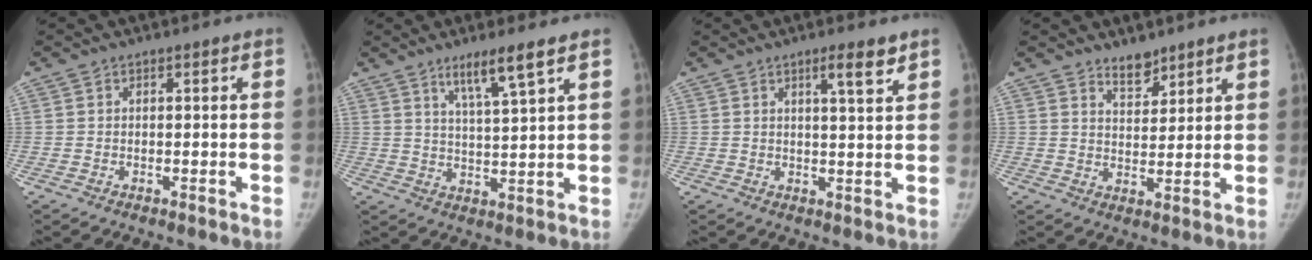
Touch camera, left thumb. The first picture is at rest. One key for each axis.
{"total": 6.8, "fx": 4.5, "fy": 0.1, "fz": 5.1, "tx": -0.095, "ty": -0.032, "tz": 0.085}
{"total": 4.4, "fx": 2.8, "fy": 0.5, "fz": 3.3, "tx": -0.048, "ty": -0.021, "tz": 0.045}
{"total": 4.3, "fx": 3.6, "fy": 1.9, "fz": 1.4, "tx": -0.003, "ty": -0.031, "tz": 0.062}